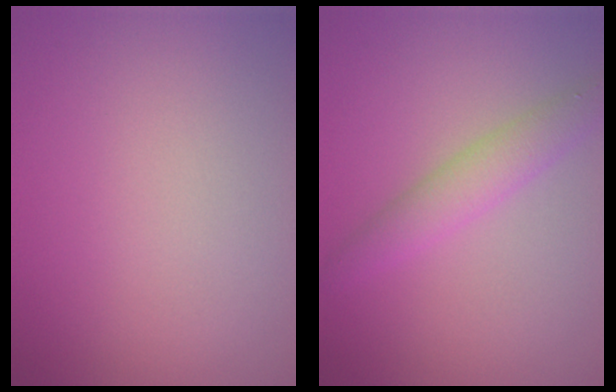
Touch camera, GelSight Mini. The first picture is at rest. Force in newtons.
{"total": 2.8, "press": 2.8, "slide": 0.0}